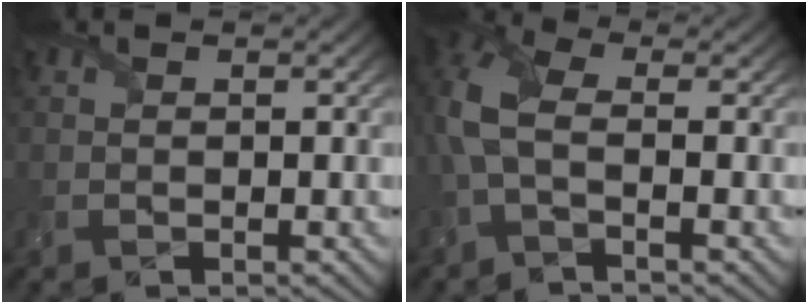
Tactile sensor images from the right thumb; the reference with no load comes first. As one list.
[{"total": 5.6, "force": [-0.9, 2.7, 4.8], "torque": [-0.125, 0.007, -0.033]}]